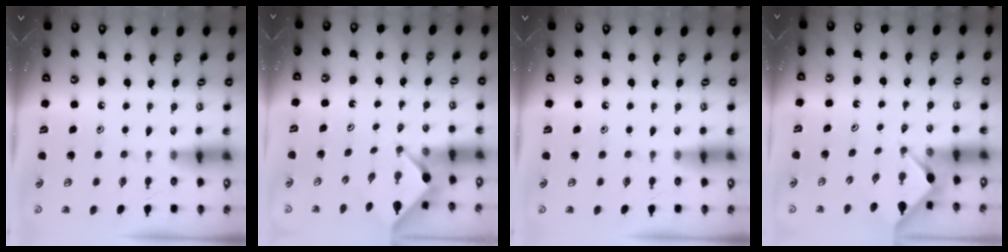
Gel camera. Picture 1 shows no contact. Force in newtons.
{"total": 2.5, "press": 2.5, "slide": 0.2}
{"total": 0.0}
{"total": 2.9, "press": 2.9, "slide": 0.4}